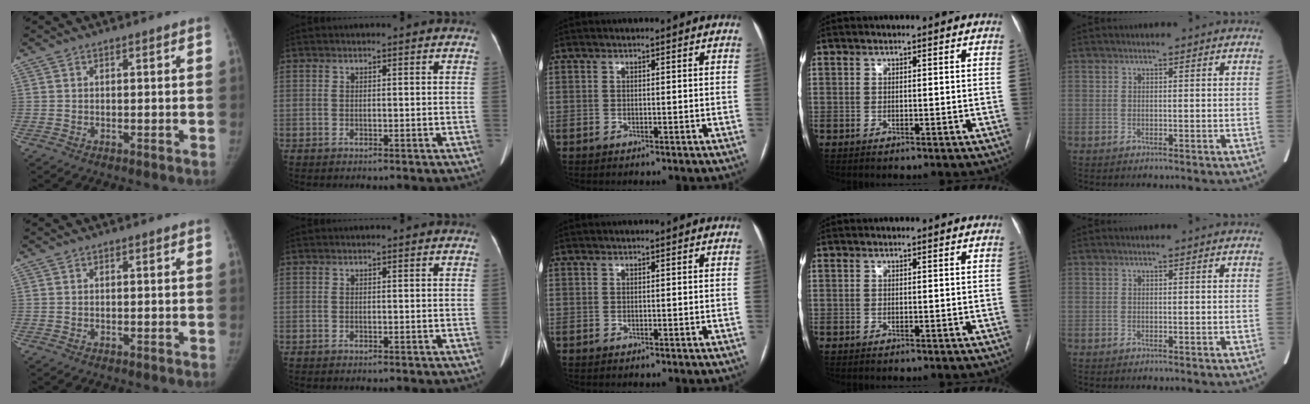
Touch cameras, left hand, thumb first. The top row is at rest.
{}